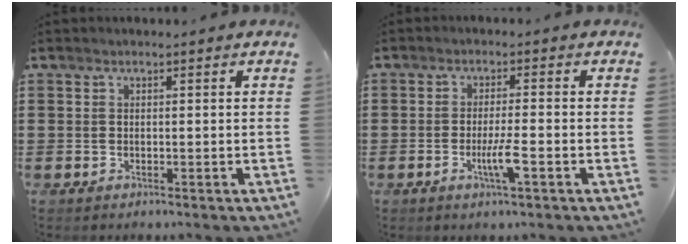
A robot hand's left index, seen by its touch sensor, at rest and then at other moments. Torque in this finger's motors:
{"motor_torque": [0.31, 0.24, 0.15, 0.06]}